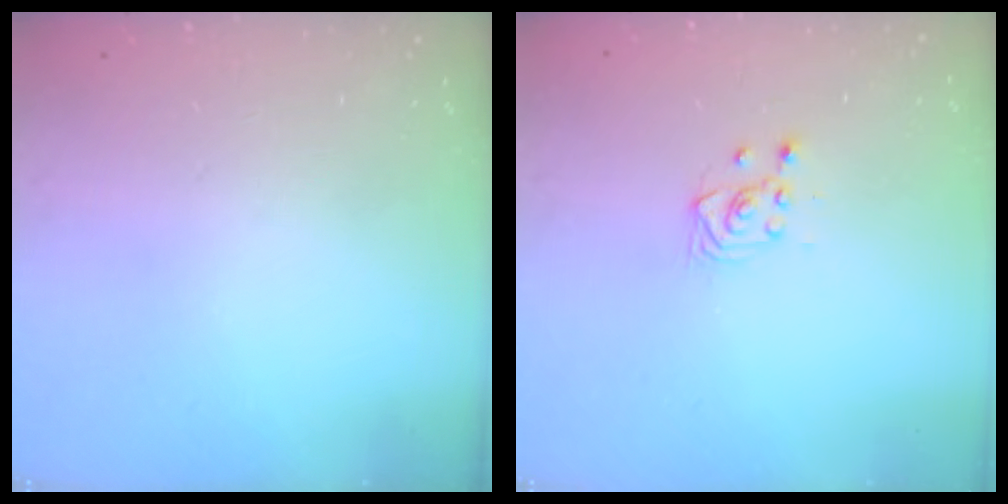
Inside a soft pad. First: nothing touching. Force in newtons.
{"total": 3.6, "press": 3.4, "slide": 1.4}